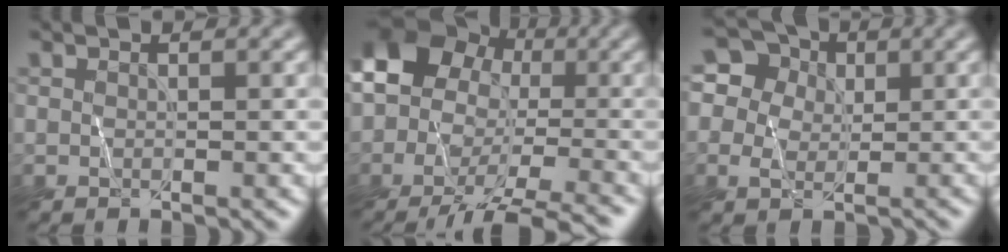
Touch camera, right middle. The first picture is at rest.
{"total": 13.6, "force": [-3.9, 9.7, 8.7], "torque": [-0.133, 0.004, -0.068]}
{"total": 7.8, "force": [2.9, 6.5, 3.2], "torque": [-0.060, 0.036, 0.033]}